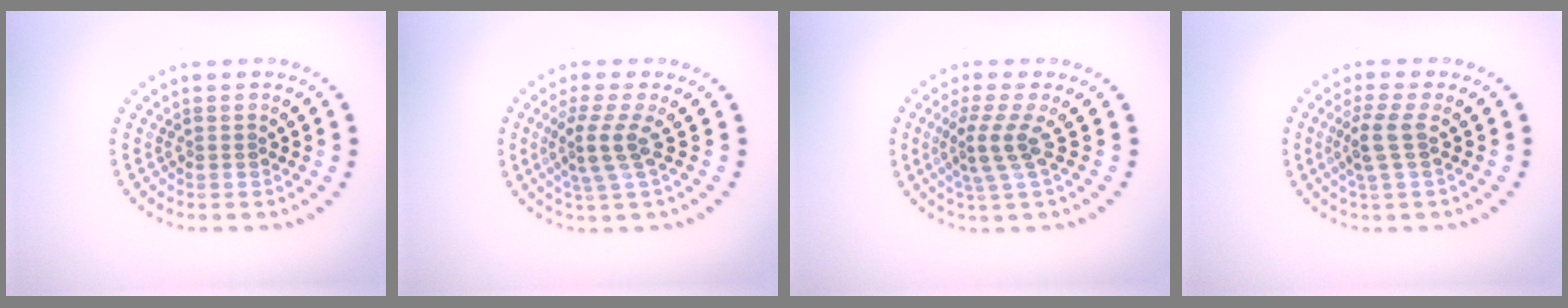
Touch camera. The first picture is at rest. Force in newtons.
{"total": 2.9, "press": 2.0, "slide": 2.1}
{"total": 2.9, "press": 2.0, "slide": 2.2}
{"total": 2.6, "press": 2.1, "slide": 1.6}